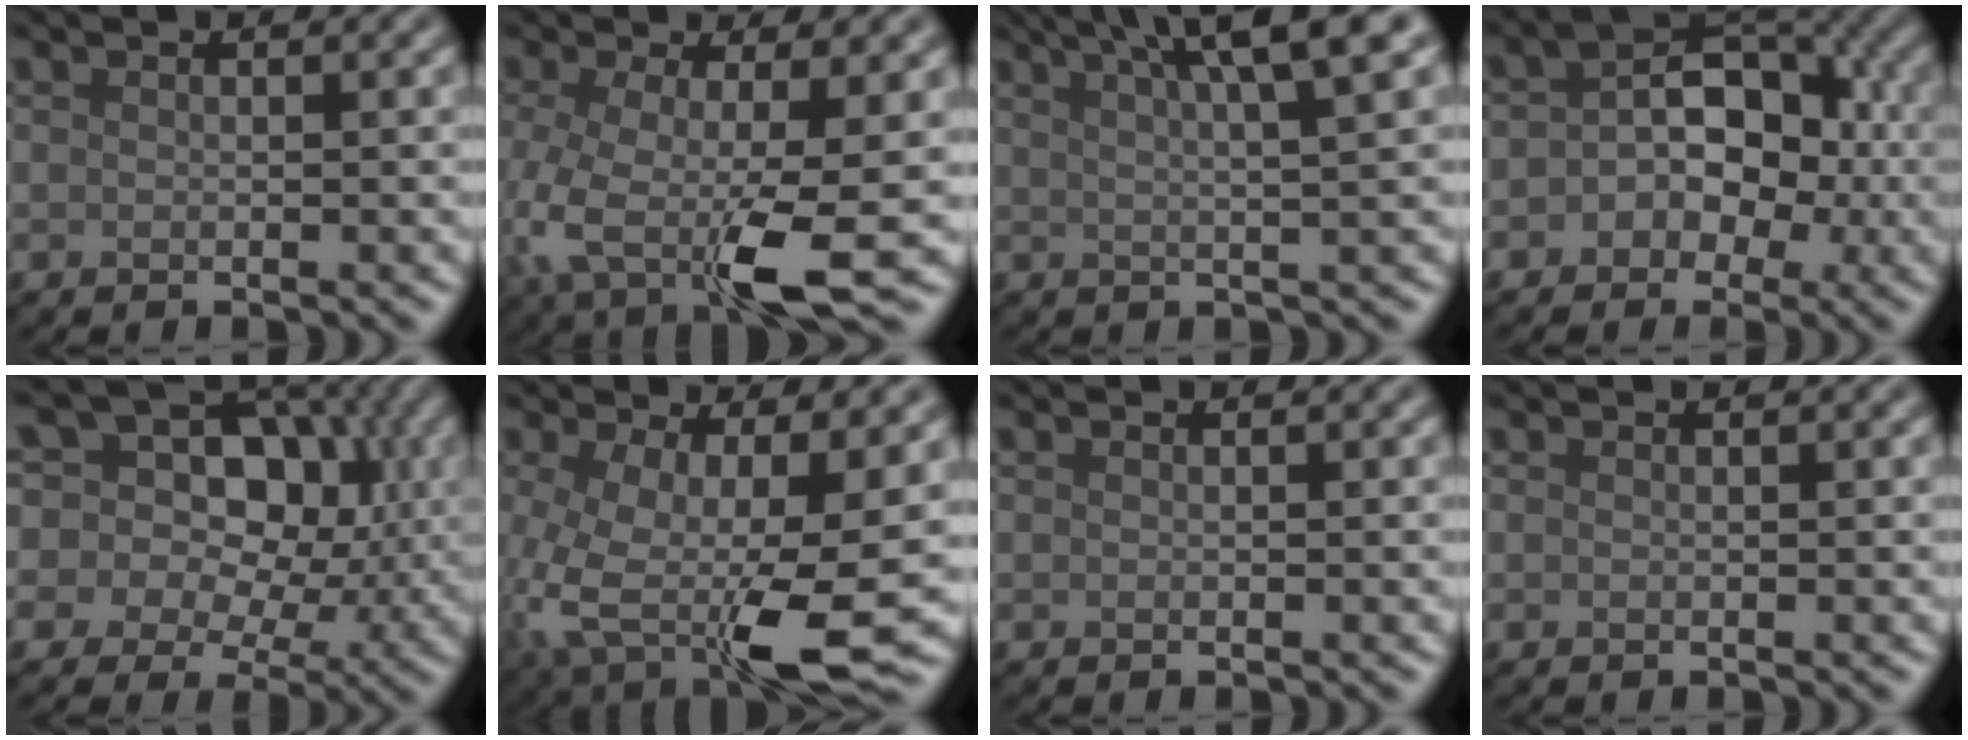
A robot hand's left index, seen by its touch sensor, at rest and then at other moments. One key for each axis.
{"total": 8.0, "fx": -2.0, "fy": 2.2, "fz": 7.4, "tx": -0.155, "ty": -0.017, "tz": -0.039}
{"total": 7.5, "fx": 4.1, "fy": 1.4, "fz": 6.2, "tx": -0.056, "ty": 0.031, "tz": 0.043}
{"total": 6.1, "fx": -0.9, "fy": 4.4, "fz": 4.1, "tx": -0.024, "ty": 0.017, "tz": -0.027}
{"total": 16.6, "fx": 6.2, "fy": 11.7, "fz": 10.0, "tx": -0.175, "ty": 0.049, "tz": 0.070}
{"total": 11.1, "fx": -2.4, "fy": 4.5, "fz": 9.8, "tx": -0.187, "ty": -0.032, "tz": -0.031}
{"total": 0.0}
{"total": 0.0}